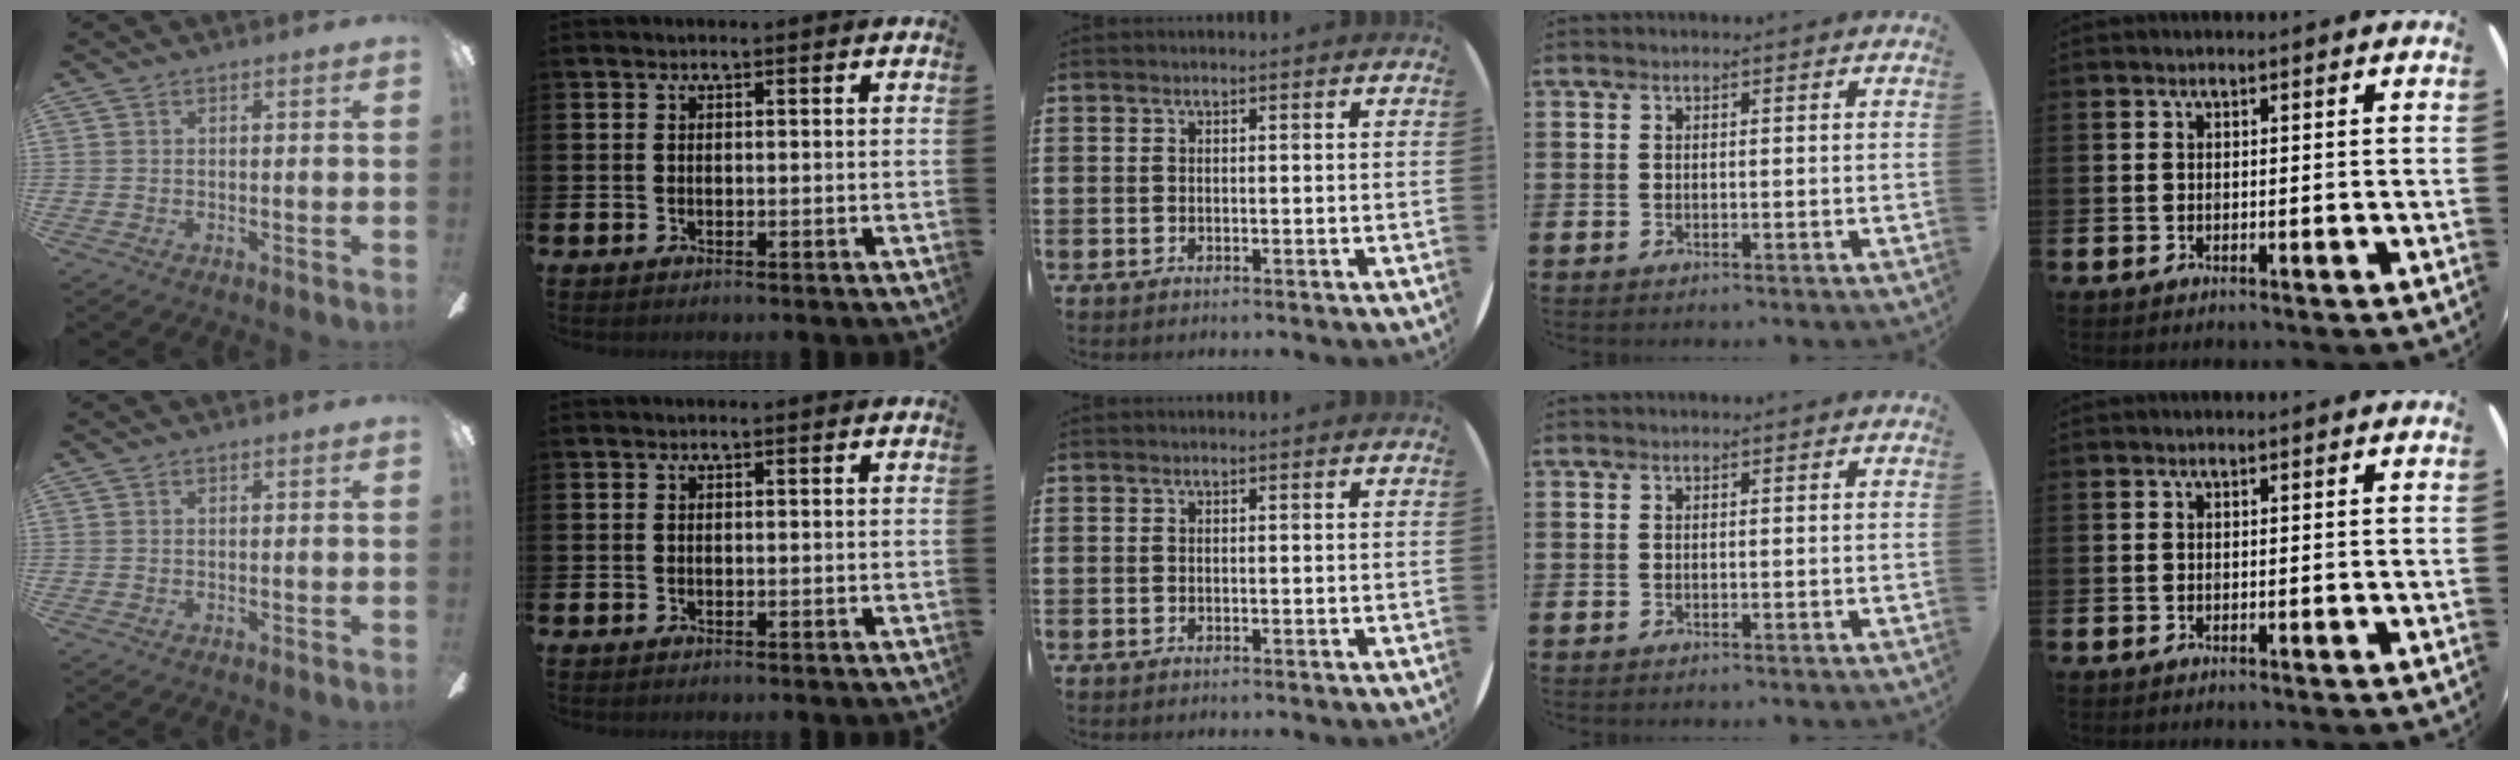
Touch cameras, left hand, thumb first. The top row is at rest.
{}